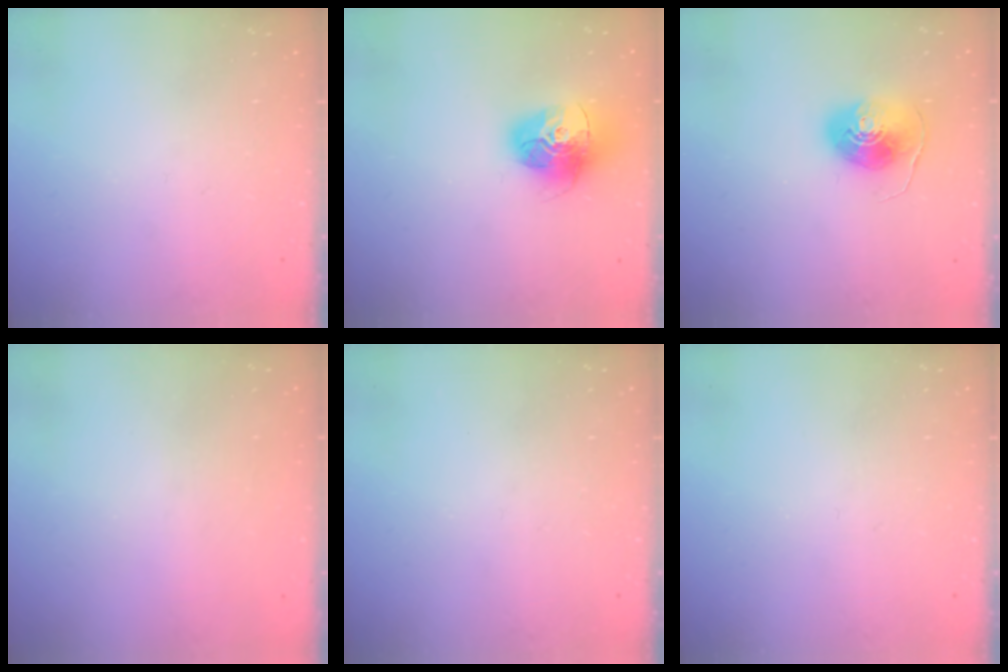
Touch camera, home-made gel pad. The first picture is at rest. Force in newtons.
{"total": 16.0, "press": 16.0, "slide": 1.5}
{"total": 8.3, "press": 8.3, "slide": 0.6}
{"total": 0.9, "press": 0.9, "slide": 0.1}
{"total": 0.0}
{"total": 0.0}